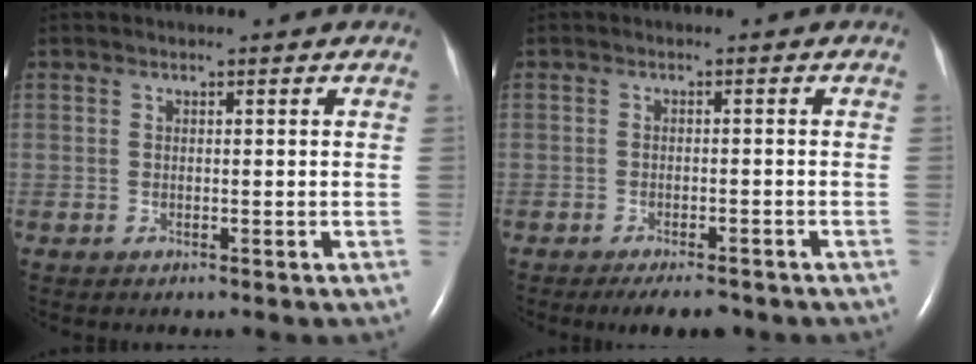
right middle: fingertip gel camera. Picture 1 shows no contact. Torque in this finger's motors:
{"motor_torque": [0.63, -0.57, 0.02, 0.02]}